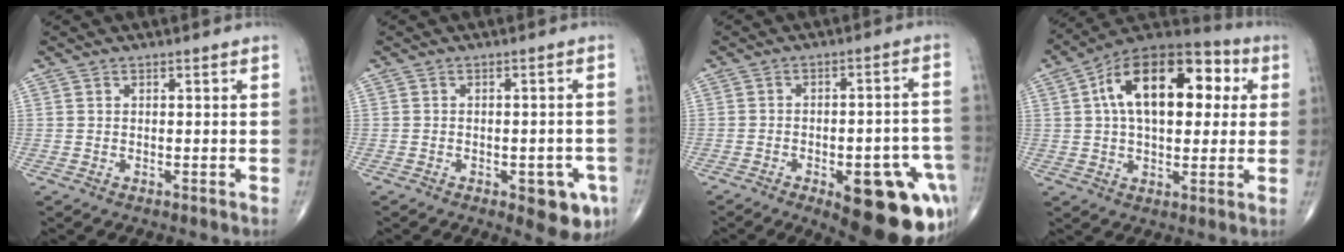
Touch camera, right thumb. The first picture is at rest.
{"total": 7.4, "force": [-3.2, 3.2, 5.9], "torque": [-0.052, 0.007, -0.033]}
{"total": 21.5, "force": [-9.4, 8.4, 17.4], "torque": [-0.144, 0.042, -0.106]}
{"total": 21.0, "force": [4.8, 11.5, 16.8], "torque": [-0.237, 0.027, 0.063]}